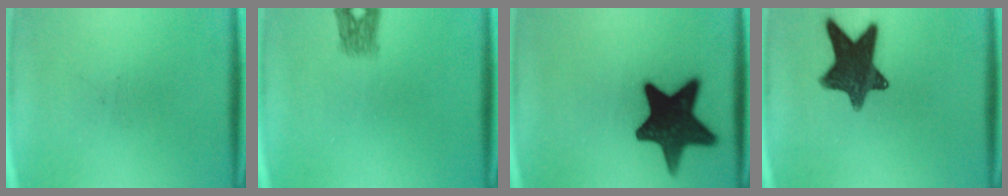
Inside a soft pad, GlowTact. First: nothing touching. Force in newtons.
{"total": 2.5}
{"total": 16.9}
{"total": 13.0}